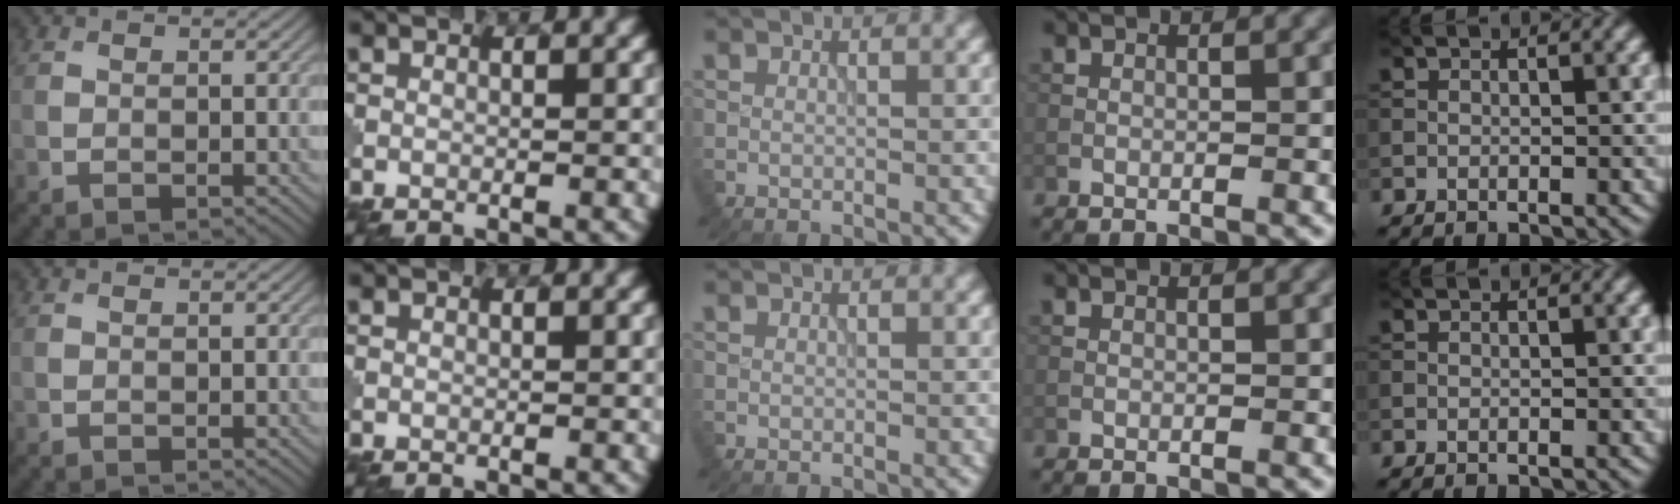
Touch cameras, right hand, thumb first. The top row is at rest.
{}